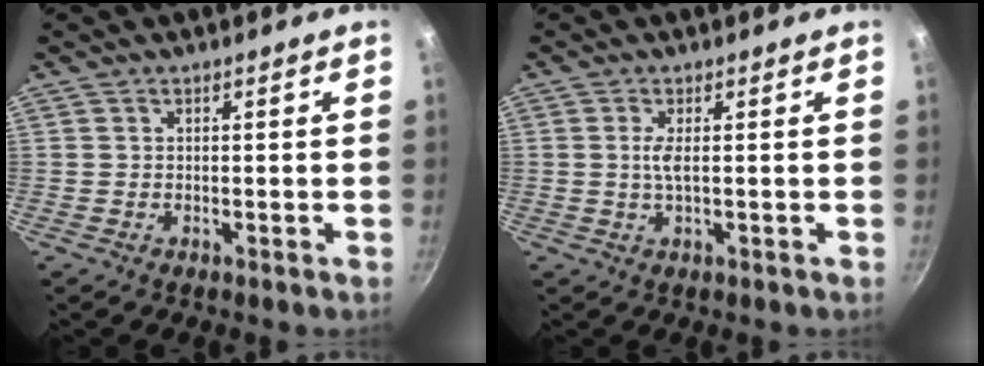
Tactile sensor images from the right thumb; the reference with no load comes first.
{"total": 2.5, "force": [0.2, 0.6, 2.4], "torque": [-0.058, 0.000, 0.005]}